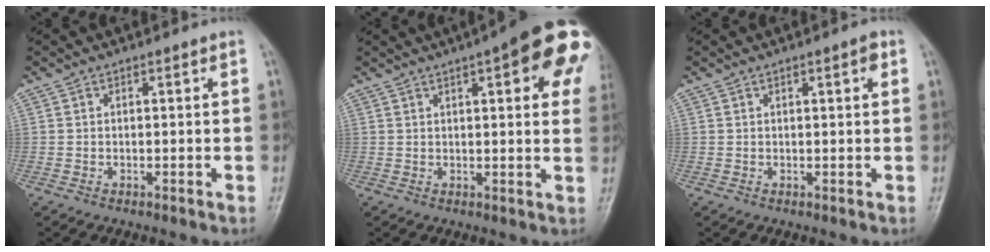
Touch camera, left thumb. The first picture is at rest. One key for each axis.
{"total": 18.1, "fx": 7.4, "fy": 5.2, "fz": 15.7, "tx": -0.182, "ty": -0.001, "tz": 0.085}
{"total": 1.8, "fx": 0.7, "fy": 0.4, "fz": 1.6, "tx": -0.021, "ty": 0.001, "tz": 0.010}